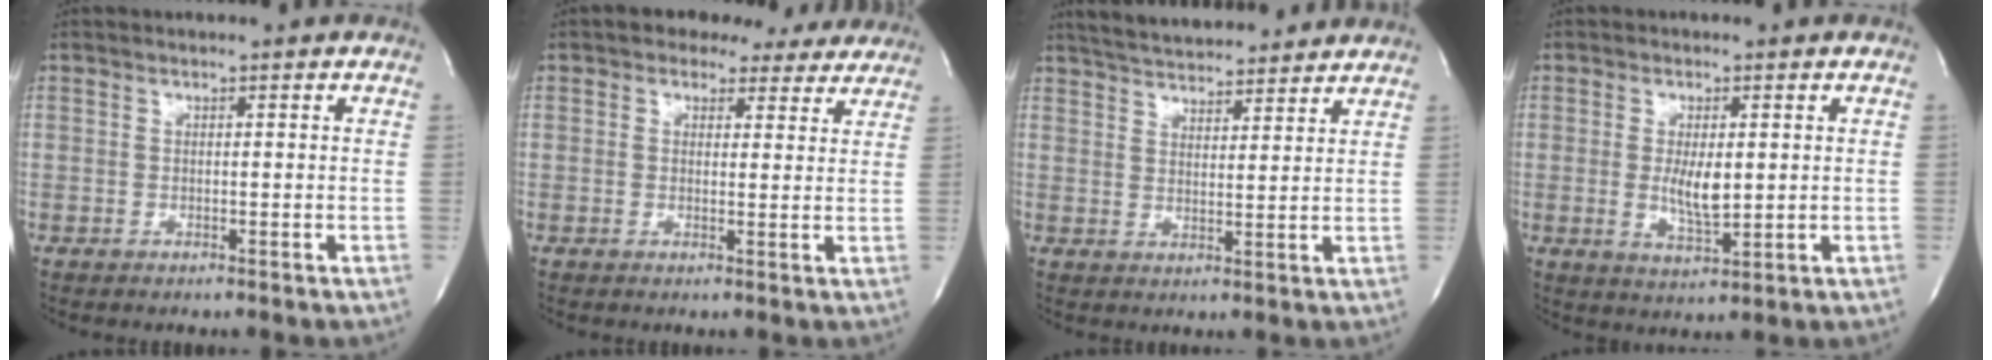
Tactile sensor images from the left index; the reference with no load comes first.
{"total": 7.3, "force": [6.0, 3.9, 1.7], "torque": [-0.006, 0.013, 0.058]}
{"total": 13.5, "force": [12.5, 2.5, 4.5], "torque": [-0.075, 0.021, 0.184]}
{"total": 4.8, "force": [0.0, 1.5, 4.5], "torque": [-0.086, -0.015, 0.005]}